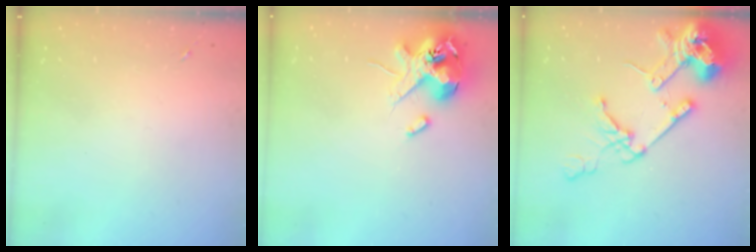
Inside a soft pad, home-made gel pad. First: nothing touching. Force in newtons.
{"total": 14.7, "press": 14.5, "slide": 2.1}
{"total": 18.6, "press": 18.4, "slide": 2.4}